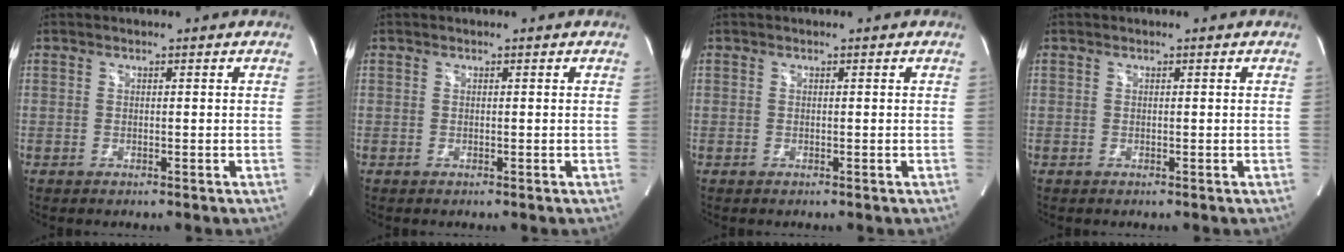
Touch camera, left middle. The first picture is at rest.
{"total": 0.0}
{"total": 0.0}
{"total": 0.0}